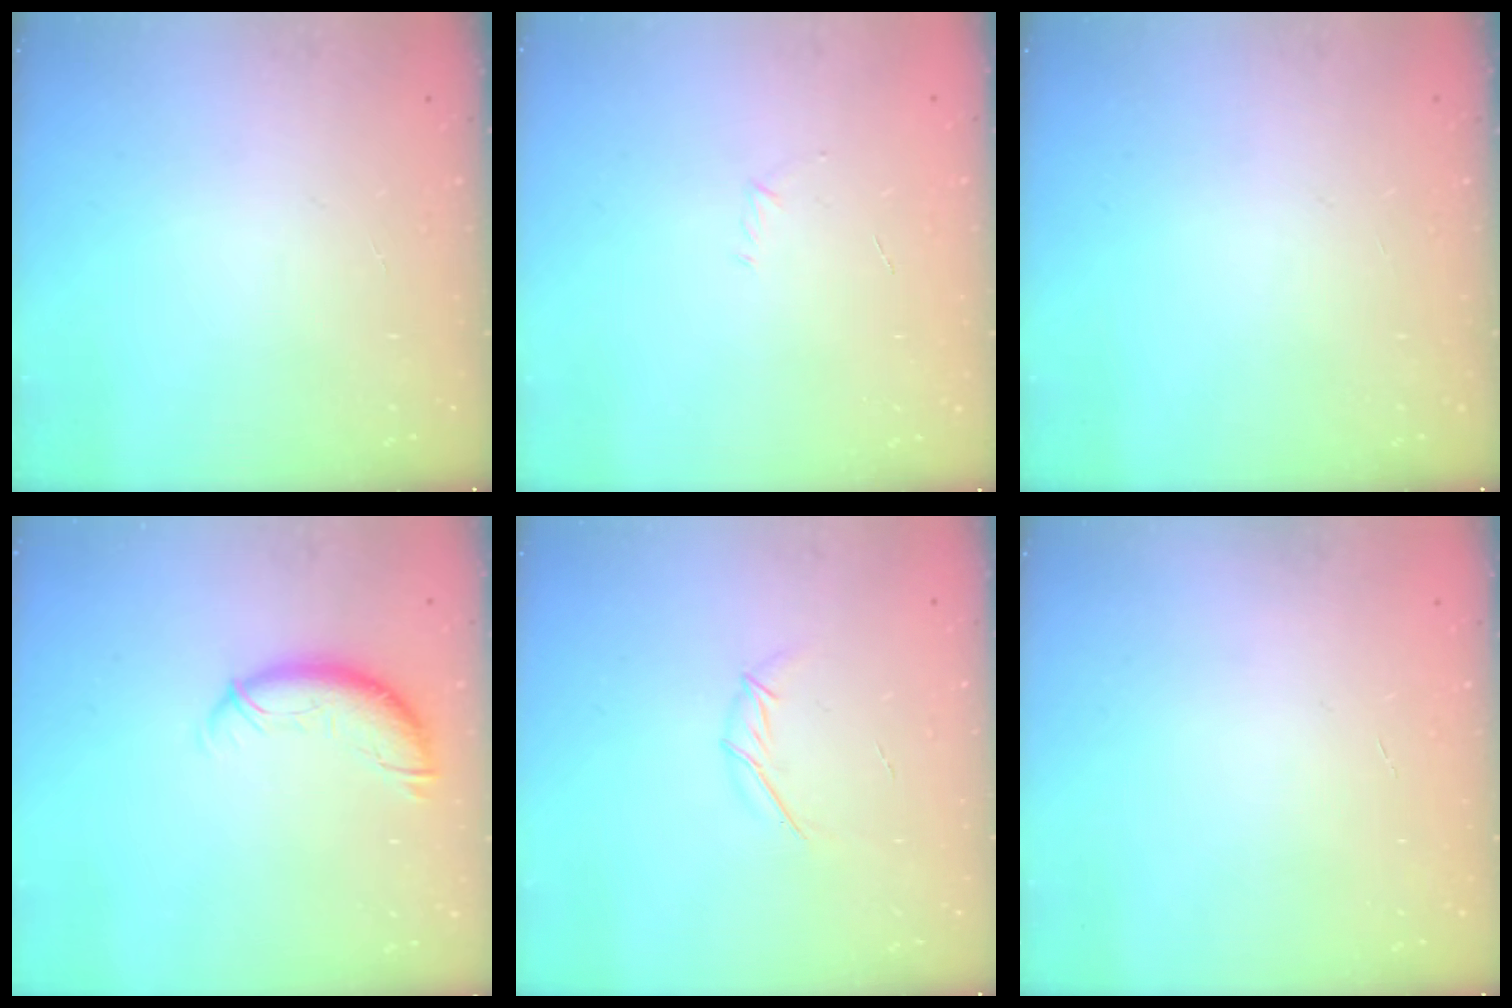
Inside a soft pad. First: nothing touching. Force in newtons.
{"total": 2.7, "press": 2.6, "slide": 0.7}
{"total": 0.0}
{"total": 10.0, "press": 9.9, "slide": 0.8}
{"total": 5.4, "press": 5.3, "slide": 1.1}
{"total": 0.0}